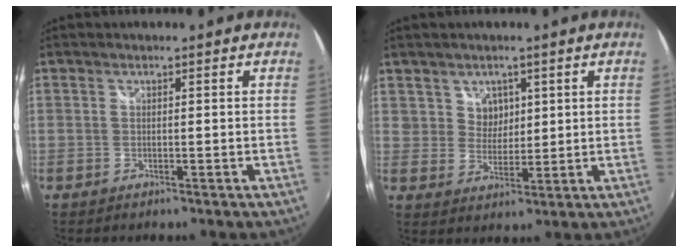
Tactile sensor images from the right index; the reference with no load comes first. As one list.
[{"total": 4.8, "force": [2.5, 4.0, 0.7], "torque": [-0.005, 0.005, 0.049]}]